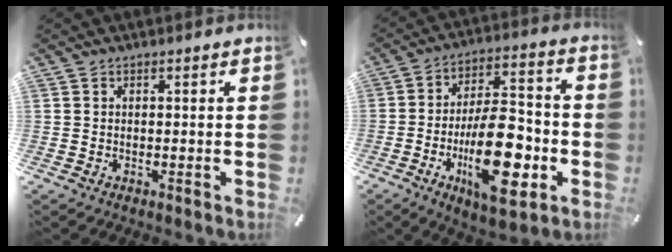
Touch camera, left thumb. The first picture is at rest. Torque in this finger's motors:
{"motor_torque": [1.72, 3.29, 1.54, 1.23, 0.55]}